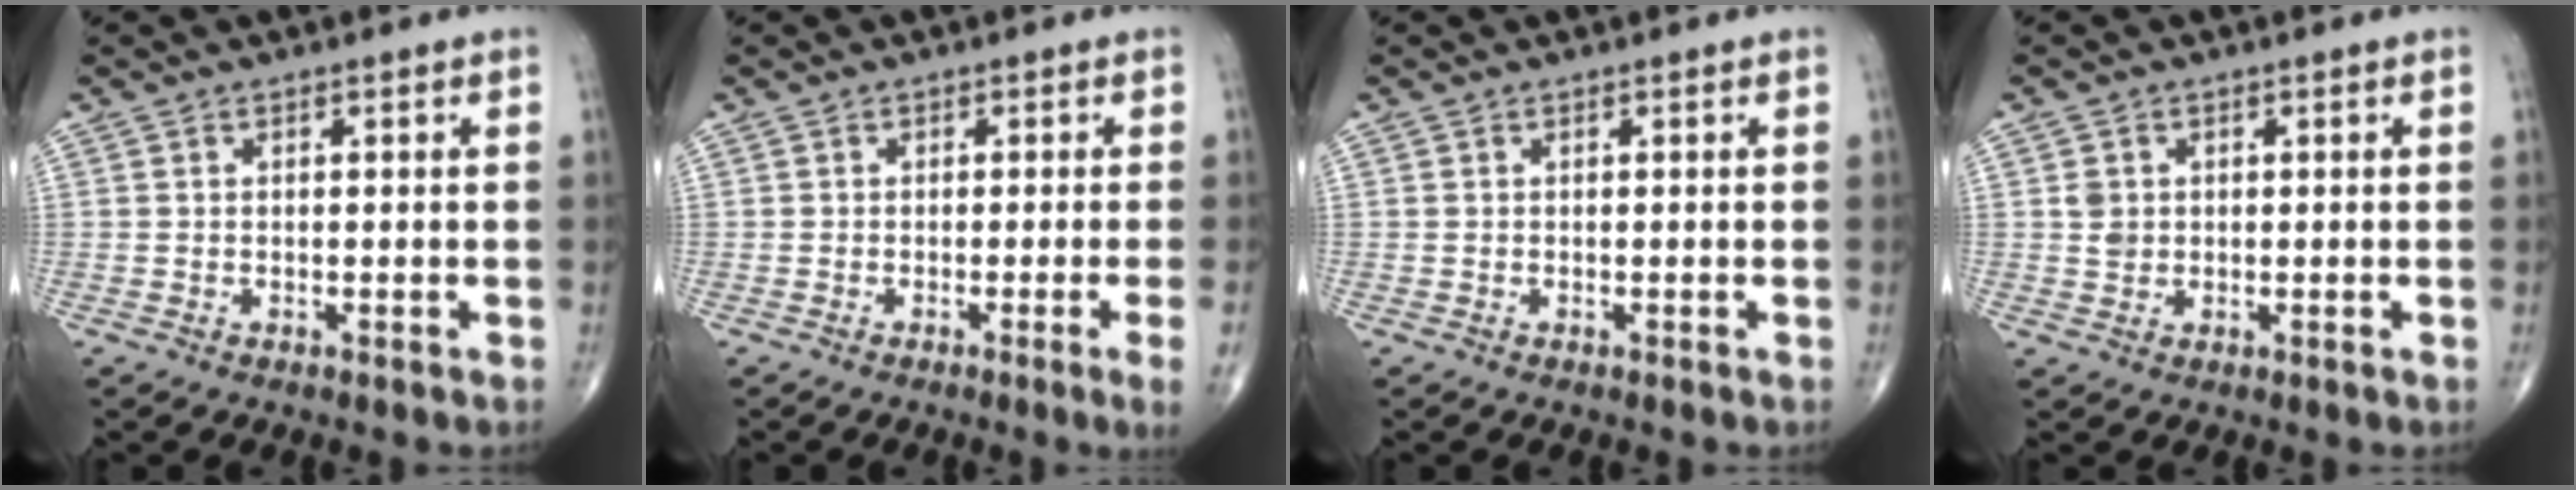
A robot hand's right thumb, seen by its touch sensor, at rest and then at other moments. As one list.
[{"total": 2.9, "force": [-1.0, -0.6, 2.6], "torque": [-0.048, -0.006, -0.018]}, {"total": 0.0}, {"total": 1.9, "force": [0.3, 1.7, 0.6], "torque": [-0.002, 0.000, 0.006]}]